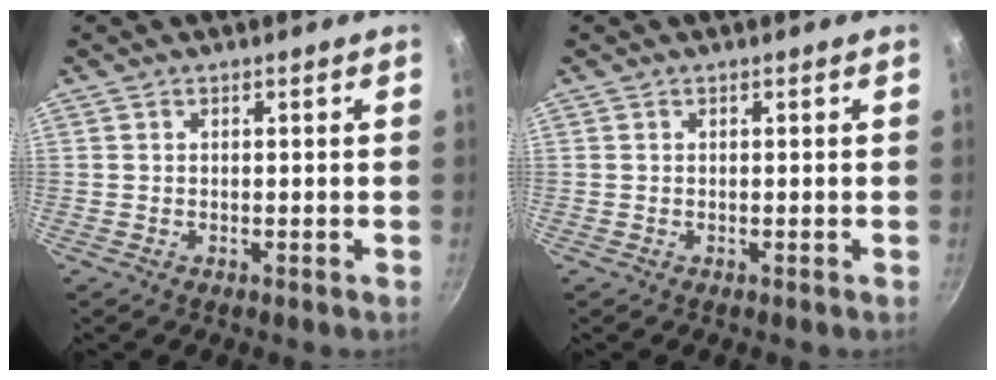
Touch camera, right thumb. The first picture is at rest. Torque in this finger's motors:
{"motor_torque": [0.00, 0.00, 0.00, 0.00, 0.03]}